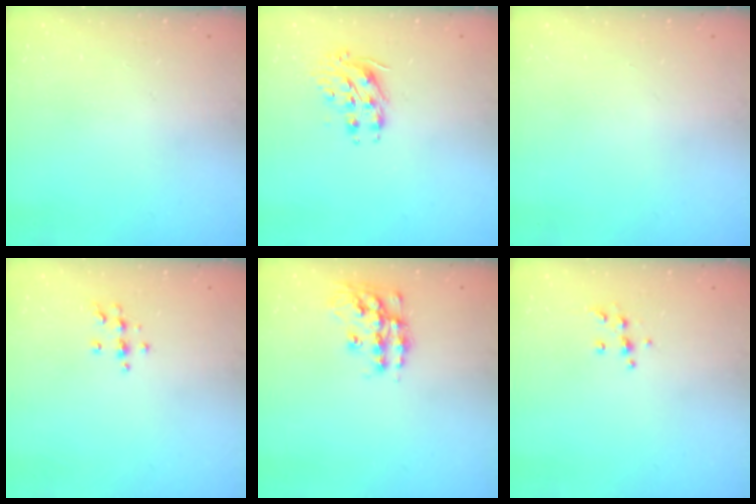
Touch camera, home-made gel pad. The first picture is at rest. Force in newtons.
{"total": 8.7, "press": 8.7, "slide": 0.5}
{"total": 0.0}
{"total": 6.2, "press": 6.1, "slide": 1.3}
{"total": 13.7, "press": 13.7, "slide": 0.6}
{"total": 6.4, "press": 6.4, "slide": 0.5}